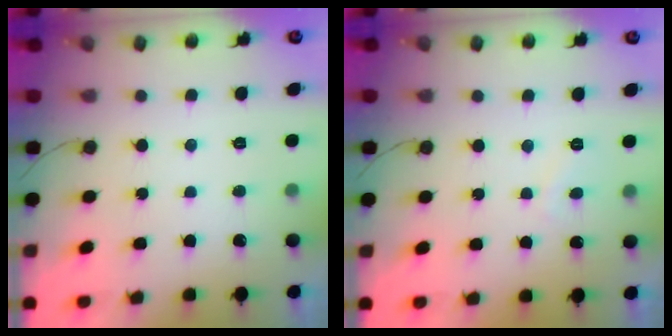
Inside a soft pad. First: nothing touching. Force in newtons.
{"total": 1.8, "press": 1.6, "slide": 0.6}